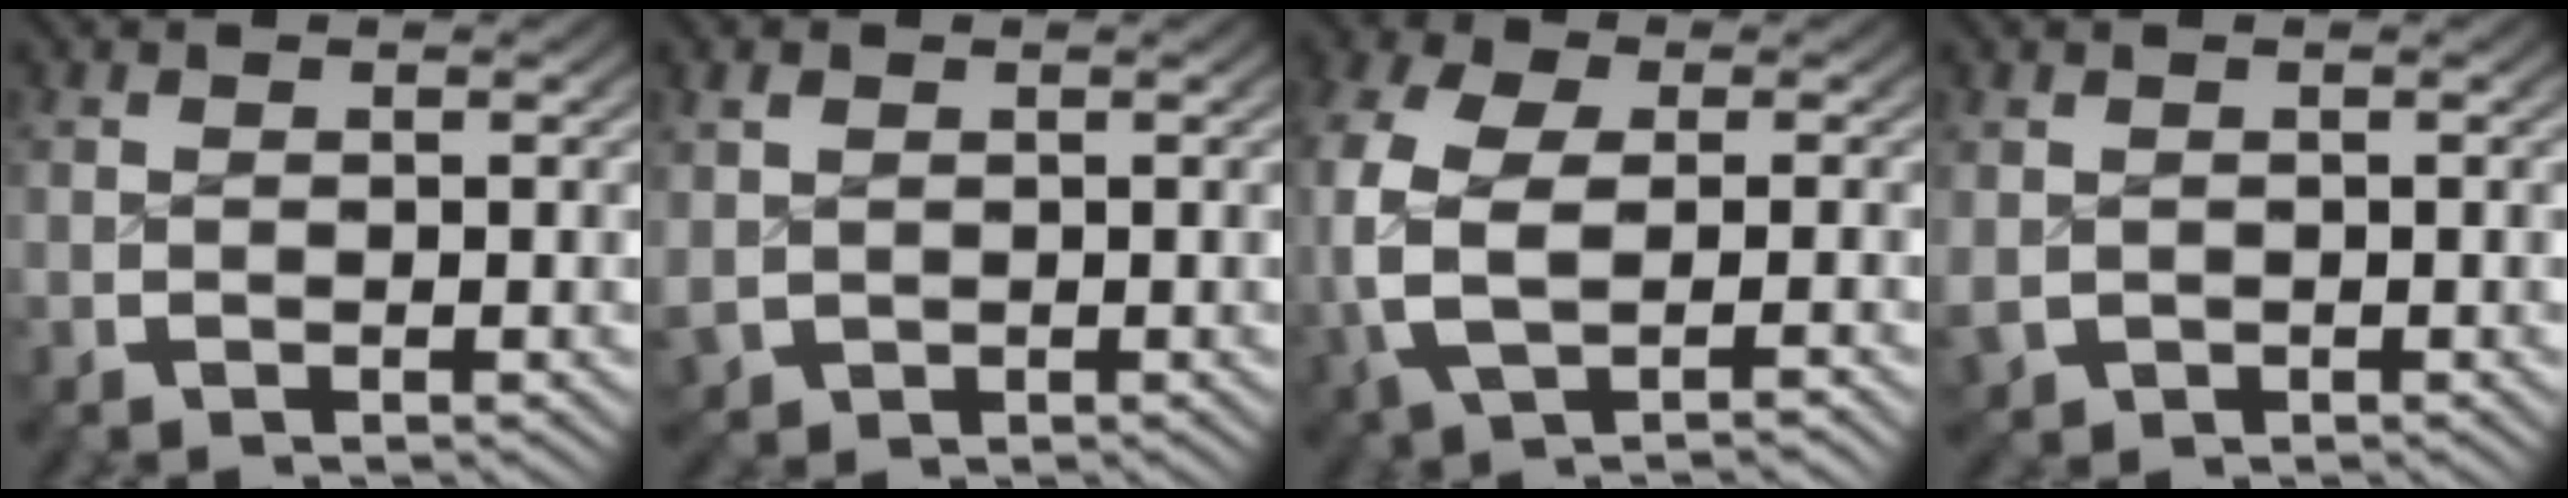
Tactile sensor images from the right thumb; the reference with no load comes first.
{"total": 2.3, "force": [0.3, 2.2, 0.7], "torque": [-0.019, -0.012, 0.018]}
{"total": 7.4, "force": [-0.4, 4.9, 5.6], "torque": [-0.150, -0.021, 0.004]}
{"total": 1.7, "force": [-0.2, 1.7, 0.4], "torque": [-0.018, -0.014, 0.008]}